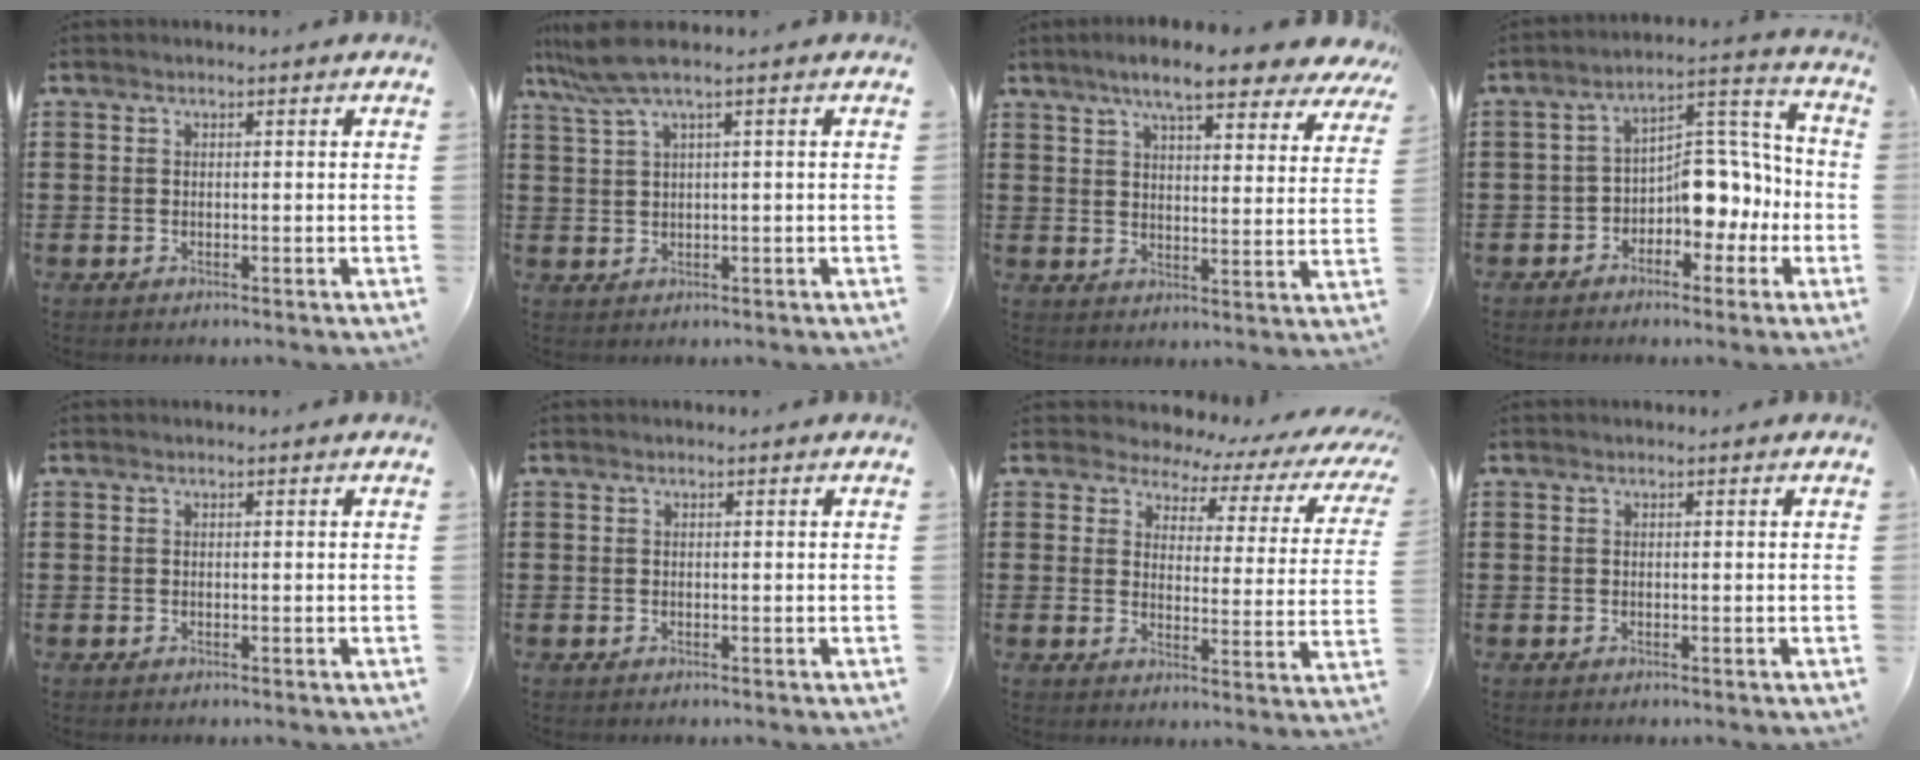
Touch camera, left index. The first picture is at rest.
{"total": 4.1, "force": [1.9, -0.1, 3.7], "torque": [-0.090, -0.005, 0.029]}
{"total": 8.7, "force": [7.1, 1.0, 4.8], "torque": [-0.097, -0.021, 0.124]}
{"total": 8.1, "force": [-2.4, 5.6, 5.2], "torque": [-0.074, -0.002, -0.049]}
{"total": 0.0}
{"total": 0.0}
{"total": 3.6, "force": [2.8, 1.9, 1.2], "torque": [-0.037, -0.018, 0.040]}
{"total": 0.0}